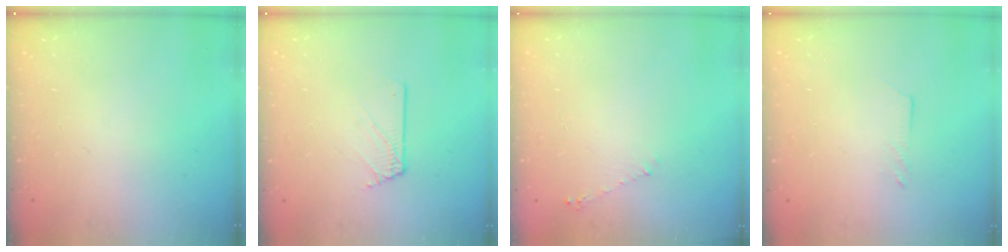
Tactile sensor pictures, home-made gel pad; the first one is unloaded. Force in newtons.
{"total": 1.7, "press": 1.7, "slide": 0.2}
{"total": 4.1, "press": 4.1, "slide": 0.6}
{"total": 2.2, "press": 2.2, "slide": 0.2}